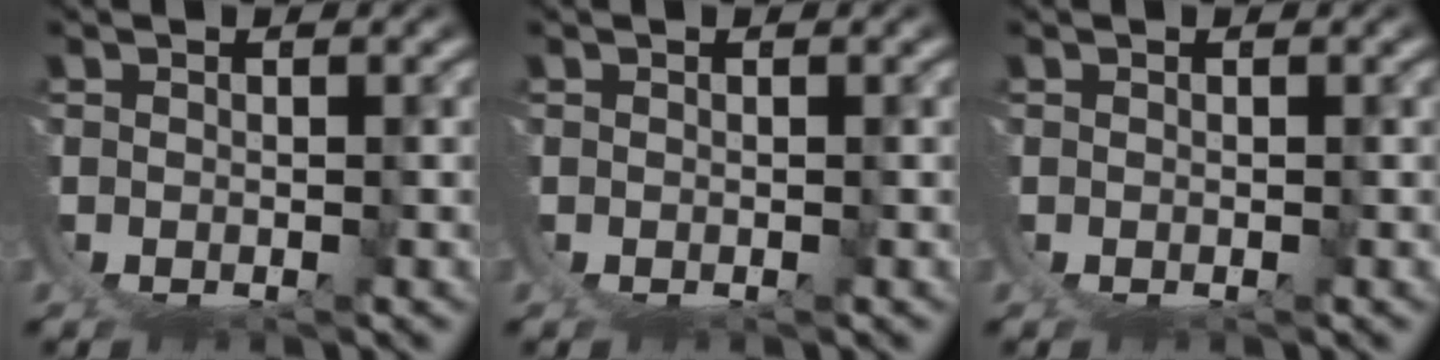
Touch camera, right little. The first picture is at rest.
{"total": 0.0}
{"total": 0.0}